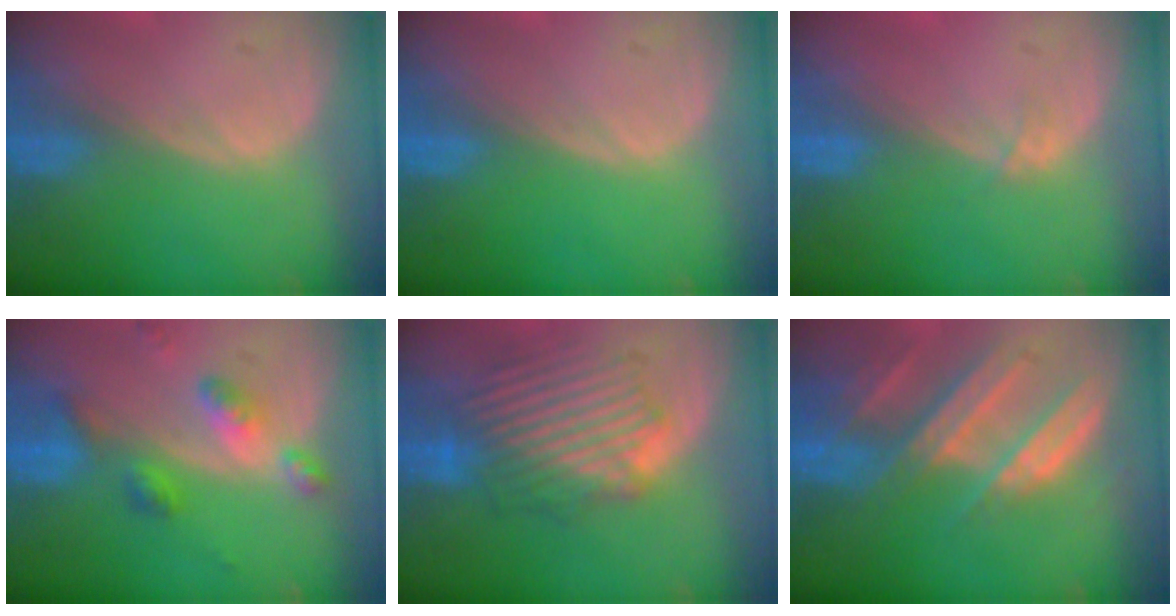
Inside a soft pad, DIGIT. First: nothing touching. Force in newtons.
{"total": 0.0}
{"total": 1.2, "press": 0.9, "slide": 0.7}
{"total": 6.1, "press": 5.4, "slide": 2.9}
{"total": 8.8, "press": 8.4, "slide": 2.6}
{"total": 9.2, "press": 8.3, "slide": 4.0}